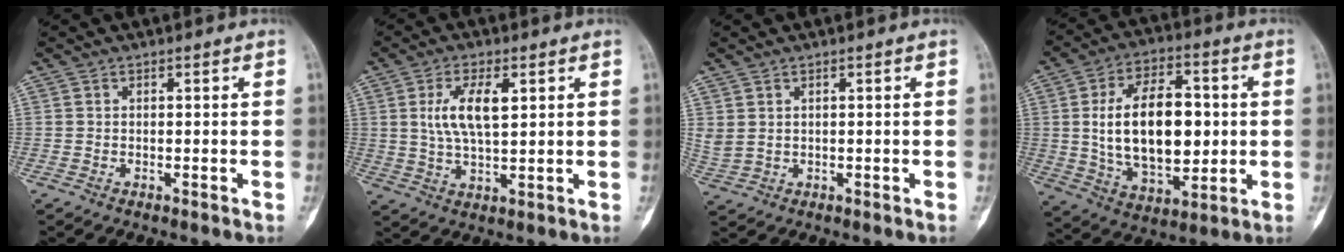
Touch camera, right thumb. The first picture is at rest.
{"total": 8.3, "force": [2.3, 3.5, 7.2], "torque": [-0.139, -0.006, 0.045]}
{"total": 2.6, "force": [0.9, 2.0, 1.4], "torque": [-0.033, 0.000, 0.027]}
{"total": 19.5, "force": [1.1, 11.2, 15.9], "torque": [-0.240, 0.000, 0.027]}